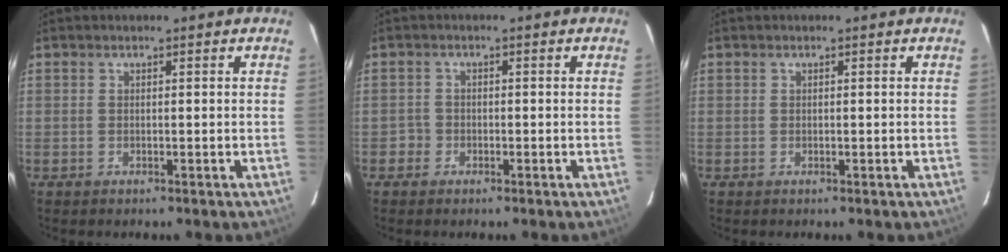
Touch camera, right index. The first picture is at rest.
{"total": 1.8, "force": [-1.1, 1.5, -0.1], "torque": [-0.003, 0.005, -0.020]}
{"total": 0.0}